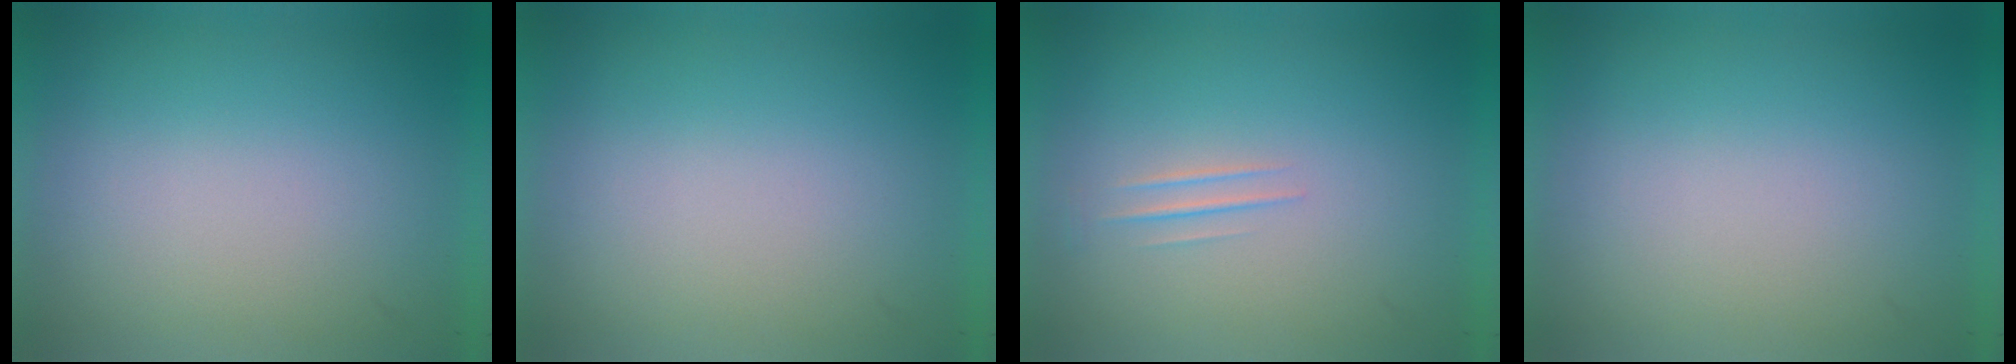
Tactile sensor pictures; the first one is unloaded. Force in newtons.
{"total": 0.0}
{"total": 1.0}
{"total": 0.0}